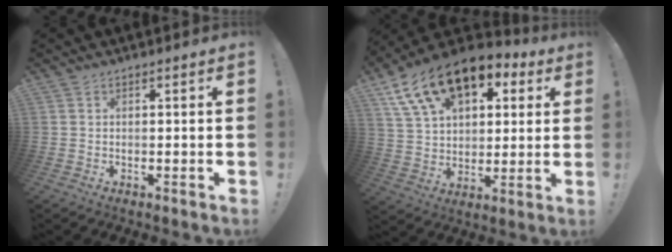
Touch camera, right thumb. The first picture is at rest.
{"total": 18.5, "force": [10.3, 11.1, 10.6], "torque": [-0.174, -0.052, 0.190]}